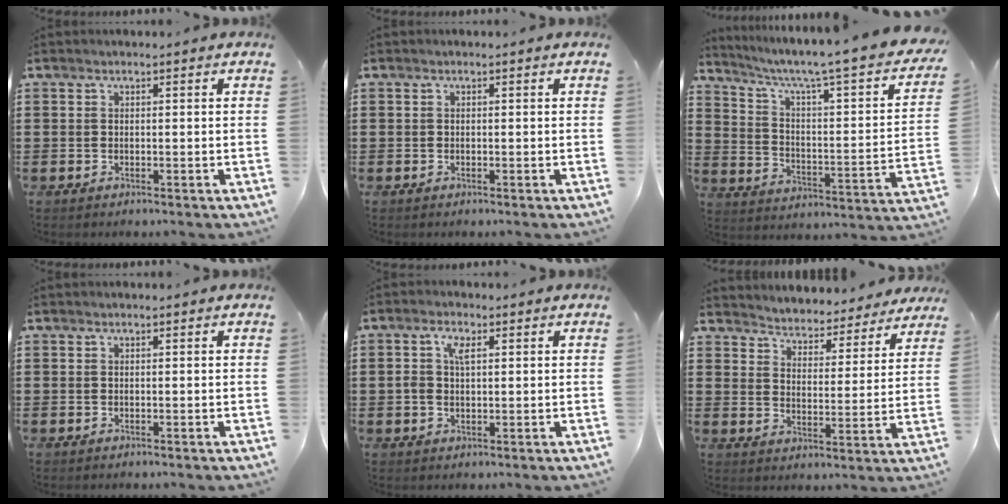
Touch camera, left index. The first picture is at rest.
{"total": 0.0}
{"total": 4.8, "force": [3.2, 0.1, 3.5], "torque": [-0.084, -0.042, 0.042]}
{"total": 0.0}
{"total": 3.2, "force": [0.7, 1.6, 2.7], "torque": [-0.057, 0.013, 0.010]}
{"total": 4.1, "force": [4.1, -0.1, -0.8], "torque": [-0.013, -0.040, 0.065]}